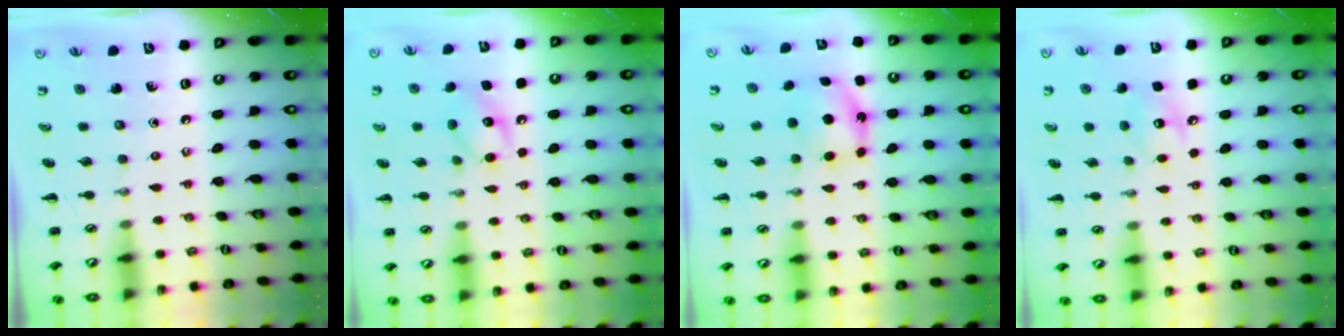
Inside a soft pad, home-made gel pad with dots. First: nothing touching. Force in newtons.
{"total": 10.0, "press": 9.9, "slide": 0.9}
{"total": 5.9, "press": 5.9, "slide": 1.0}
{"total": 7.1, "press": 7.0, "slide": 1.2}